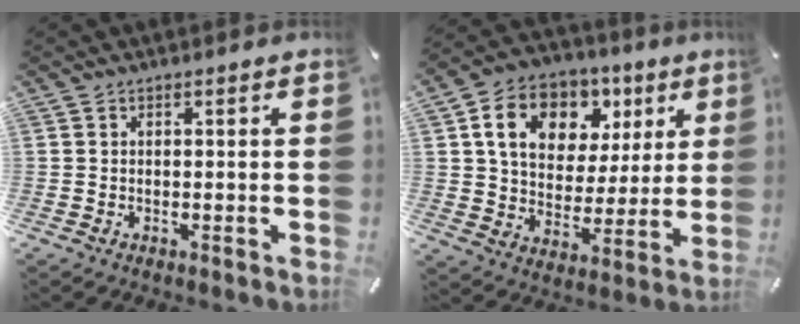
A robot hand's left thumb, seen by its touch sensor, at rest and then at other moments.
{"total": 14.7, "force": [6.3, 11.2, 7.1], "torque": [-0.117, -0.017, 0.117]}